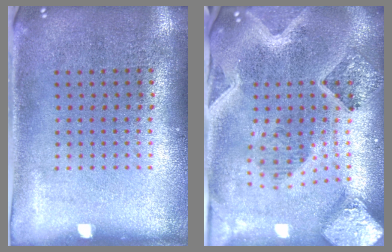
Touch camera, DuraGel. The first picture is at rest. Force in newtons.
{"total": 3.3, "press": 2.7, "slide": 1.9}